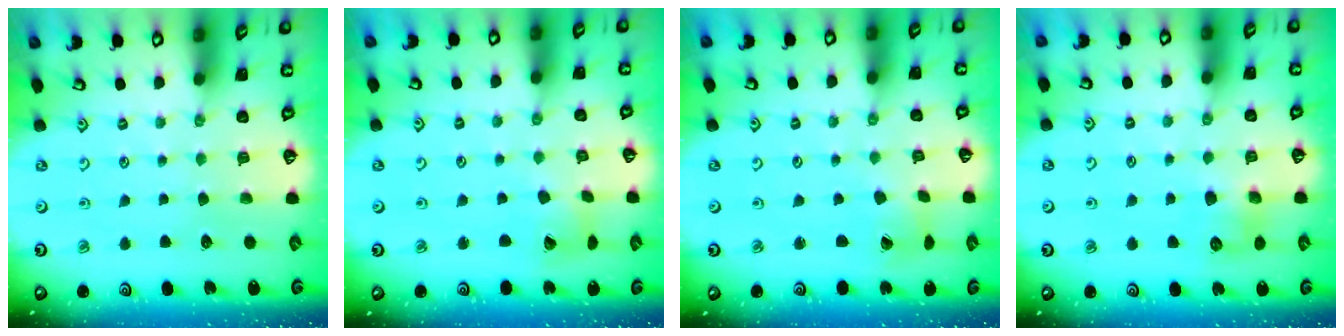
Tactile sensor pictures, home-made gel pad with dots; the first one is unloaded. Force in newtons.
{"total": 6.4, "press": 6.3, "slide": 0.9}
{"total": 2.4, "press": 2.4, "slide": 0.4}
{"total": 6.7, "press": 6.7, "slide": 0.4}